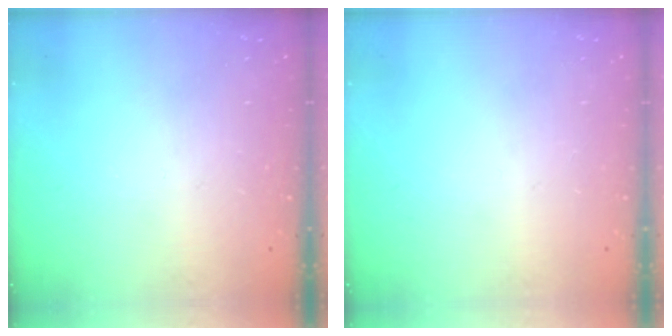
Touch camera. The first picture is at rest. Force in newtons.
{"total": 0.0}